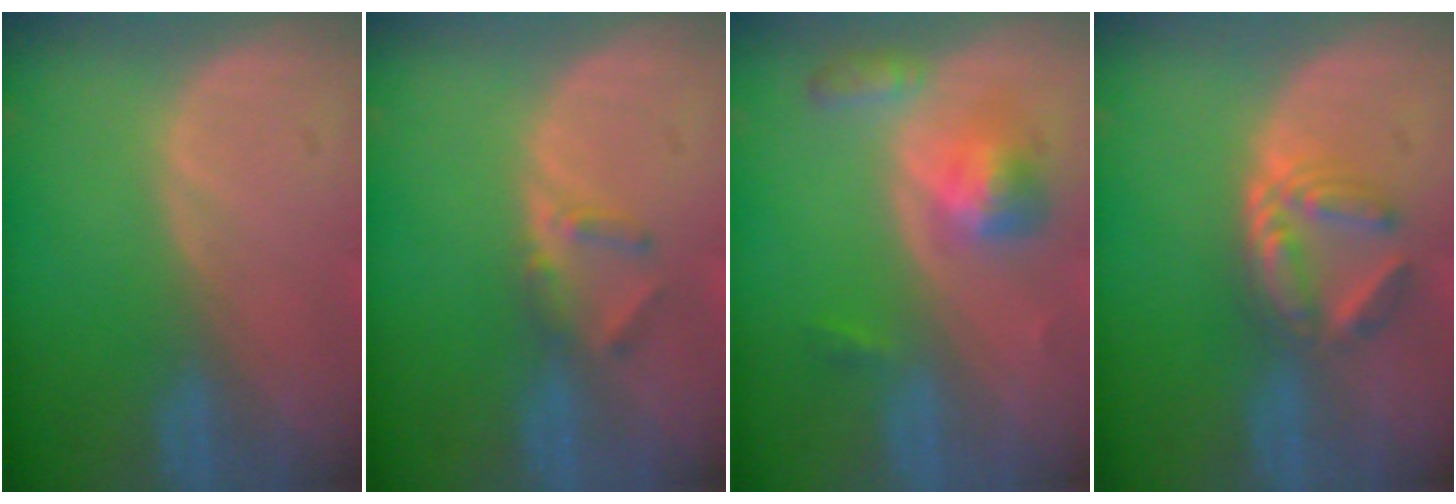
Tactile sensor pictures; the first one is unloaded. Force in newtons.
{"total": 2.5, "press": 2.3, "slide": 1.0}
{"total": 5.3, "press": 5.0, "slide": 1.6}
{"total": 5.9, "press": 5.2, "slide": 2.9}